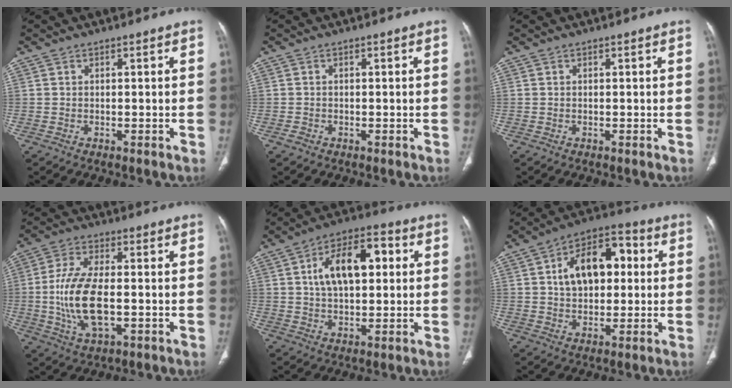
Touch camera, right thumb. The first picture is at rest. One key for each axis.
{"total": 0.8, "fx": -0.5, "fy": 0.6, "fz": 0.3, "tx": -0.005, "ty": 0.002, "tz": -0.012}
{"total": 0.0}
{"total": 13.7, "fx": -1.5, "fy": 6.5, "fz": 12.0, "tx": -0.245, "ty": 0.007, "tz": -0.027}
{"total": 13.9, "fx": 2.8, "fy": 7.5, "fz": 11.4, "tx": -0.173, "ty": 0.021, "tz": 0.042}
{"total": 14.9, "fx": 2.6, "fy": 9.1, "fz": 11.5, "tx": -0.154, "ty": 0.025, "tz": 0.036}